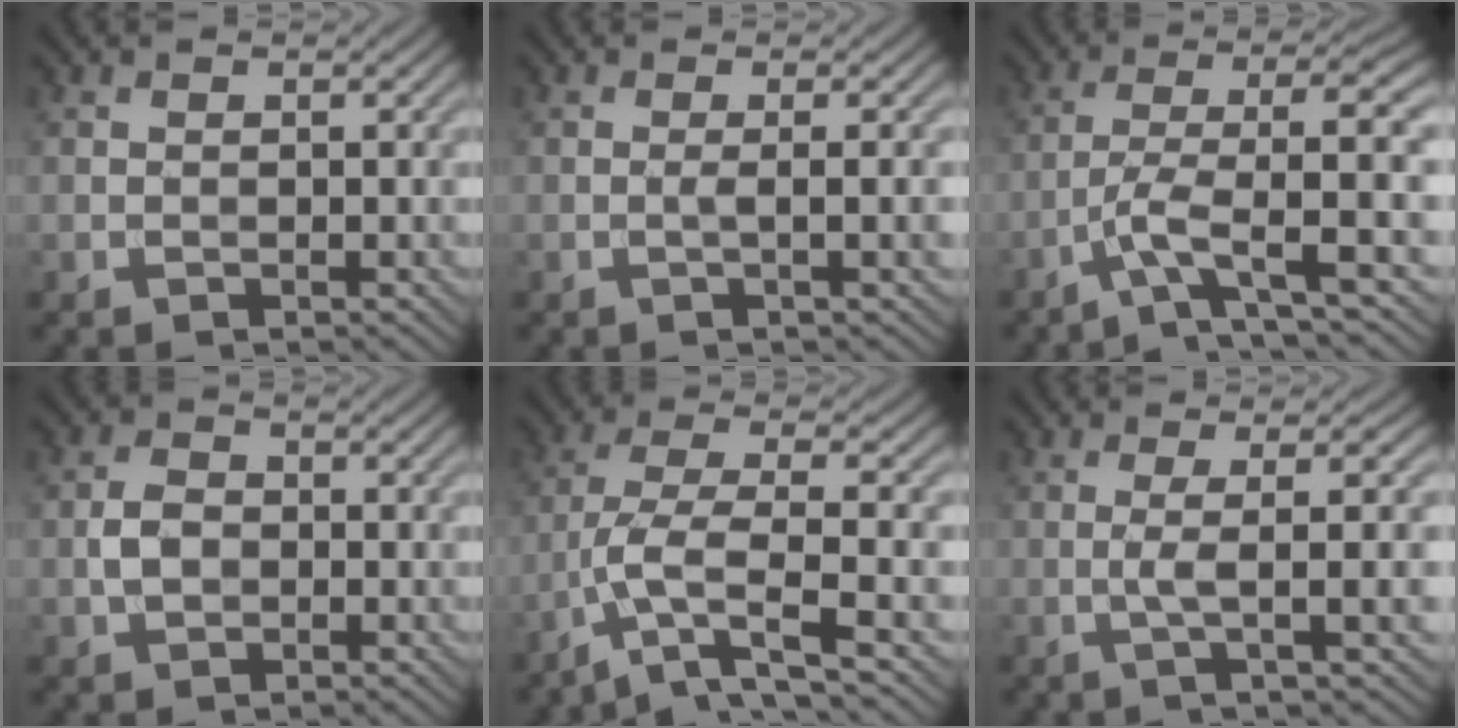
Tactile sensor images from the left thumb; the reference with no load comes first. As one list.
[{"total": 3.3, "force": [-0.2, 0.6, 3.2], "torque": [-0.047, 0.006, -0.009]}, {"total": 7.5, "force": [-2.3, 1.4, 7.0], "torque": [-0.121, 0.015, -0.052]}, {"total": 2.7, "force": [-0.5, 2.0, 1.8], "torque": [-0.039, 0.000, -0.015]}, {"total": 7.9, "force": [-3.9, 1.7, 6.6], "torque": [-0.131, 0.001, -0.083]}, {"total": 5.7, "force": [0.0, 0.9, 5.6], "torque": [-0.096, 0.010, -0.002]}]